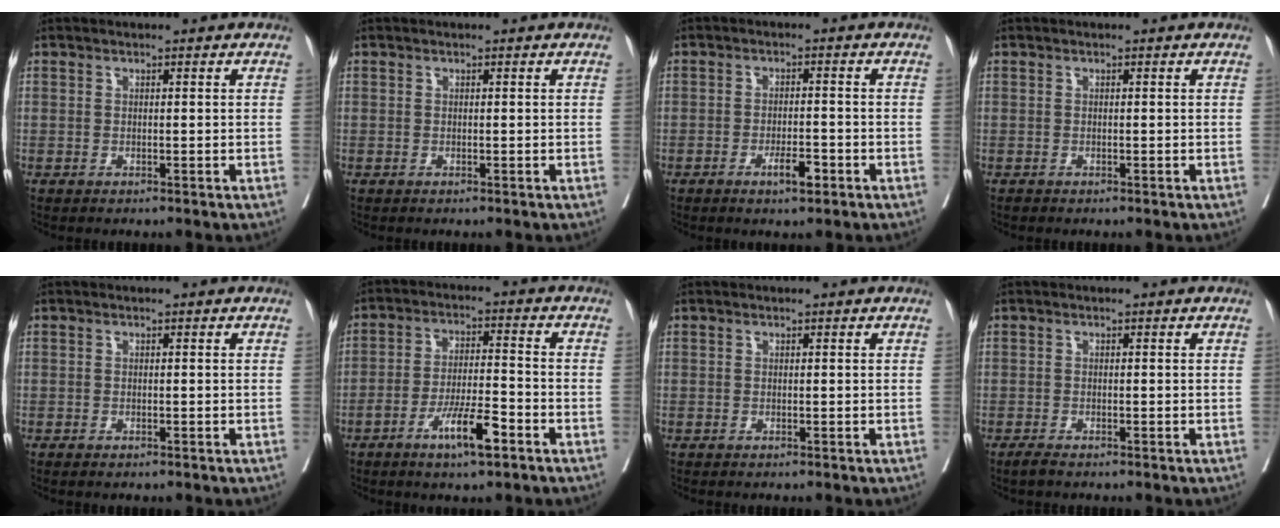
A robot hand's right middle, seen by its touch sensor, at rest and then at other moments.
{"total": 0.0}
{"total": 3.5, "force": [-1.9, 0.8, 2.8], "torque": [-0.045, 0.001, -0.030]}
{"total": 0.0}
{"total": 0.7, "force": [-0.5, 0.3, 0.3], "torque": [-0.007, -0.001, -0.005]}
{"total": 7.8, "force": [-4.4, 1.1, 6.4], "torque": [-0.115, -0.003, -0.076]}
{"total": 0.0}
{"total": 1.2, "force": [-1.0, 0.1, 0.7], "torque": [-0.024, -0.006, -0.018]}